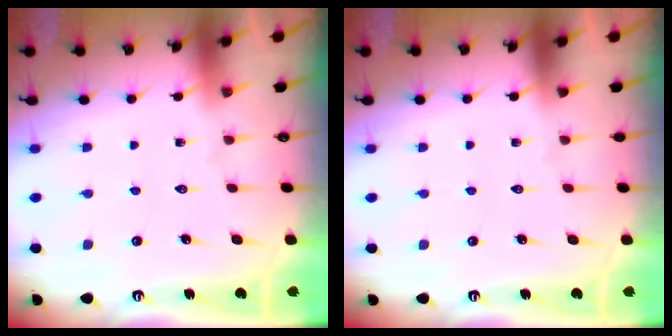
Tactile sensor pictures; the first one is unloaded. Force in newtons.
{"total": 0.0}